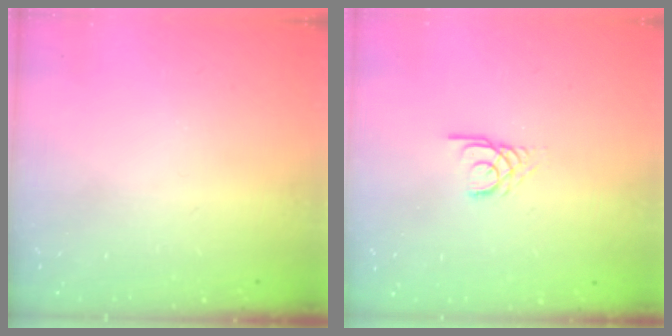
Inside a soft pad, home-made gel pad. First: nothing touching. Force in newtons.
{"total": 2.2, "press": 2.2, "slide": 0.2}